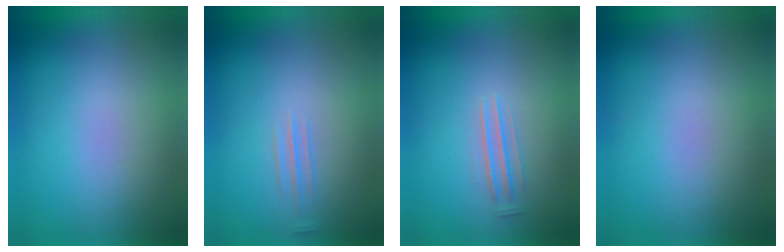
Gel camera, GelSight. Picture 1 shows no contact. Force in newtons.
{"total": 1.1}
{"total": 1.4}
{"total": 0.0}